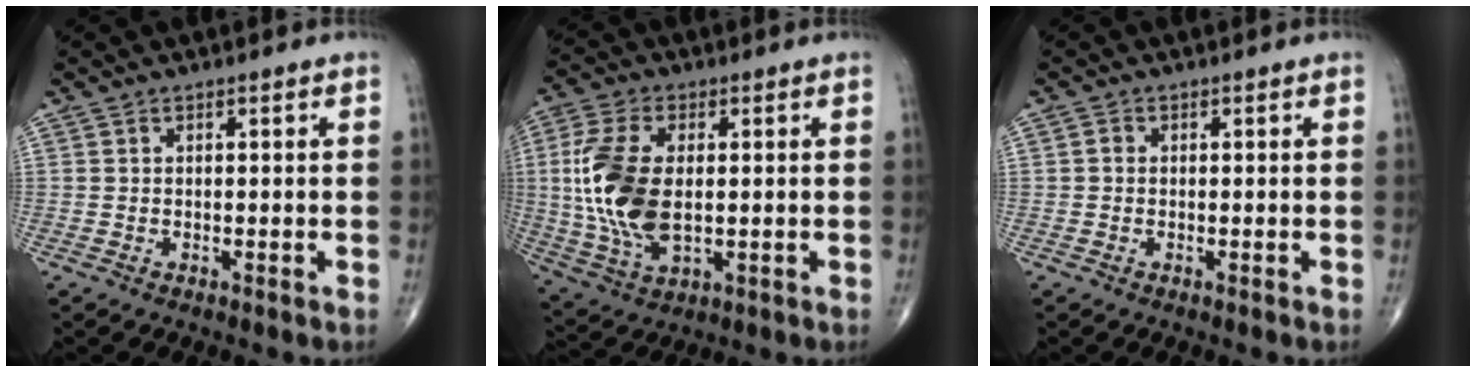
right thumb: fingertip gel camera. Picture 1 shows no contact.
{"total": 15.5, "force": [0.5, 8.4, 13.0], "torque": [-0.286, -0.009, 0.014]}
{"total": 0.9, "force": [-0.1, 0.8, 0.4], "torque": [-0.003, 0.002, -0.004]}